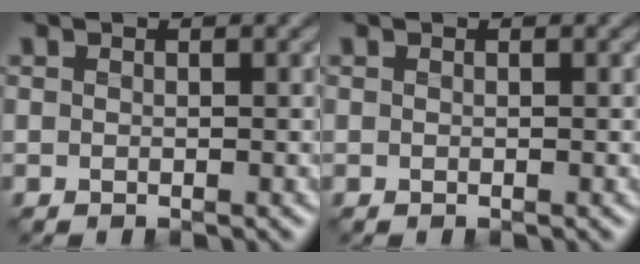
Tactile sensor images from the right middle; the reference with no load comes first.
{"total": 0.0}